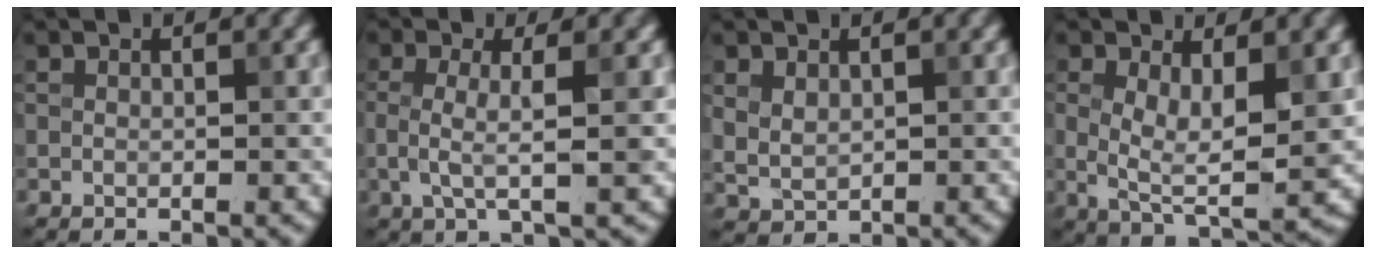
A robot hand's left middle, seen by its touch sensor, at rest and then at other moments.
{"total": 3.3, "force": [-0.3, 0.6, 3.3], "torque": [-0.071, -0.004, -0.006]}
{"total": 2.0, "force": [0.6, 1.4, 1.3], "torque": [-0.035, -0.002, 0.020]}
{"total": 5.6, "force": [0.5, 2.3, 5.1], "torque": [-0.104, -0.009, 0.010]}